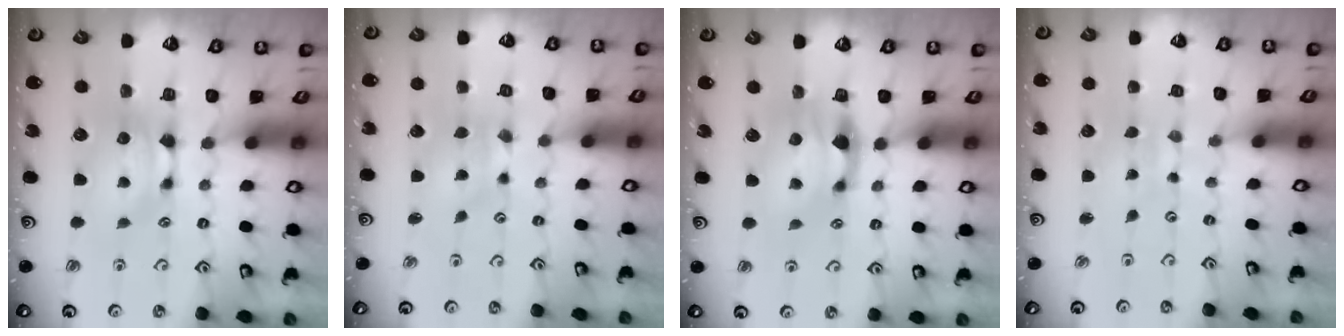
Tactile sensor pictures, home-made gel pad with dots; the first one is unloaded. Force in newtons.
{"total": 2.1, "press": 1.8, "slide": 1.0}
{"total": 1.7, "press": 1.2, "slide": 1.3}
{"total": 6.4, "press": 6.4, "slide": 0.4}